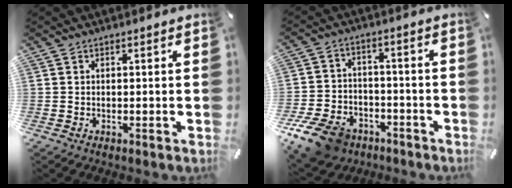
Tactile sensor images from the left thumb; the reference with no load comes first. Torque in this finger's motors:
{"motor_torque": [-0.07, 1.28, 0.34, 0.24, 0.26]}